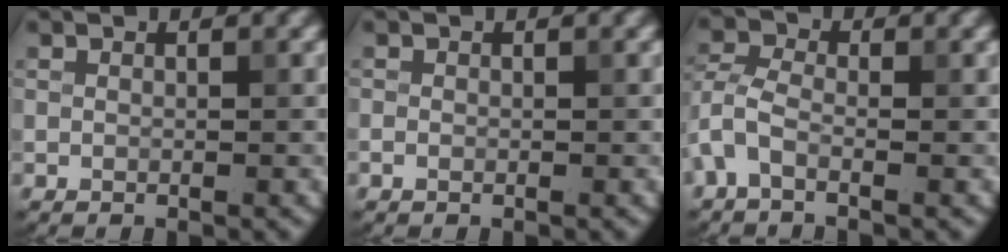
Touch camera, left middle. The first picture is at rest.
{"total": 0.6, "force": [-0.2, 0.5, 0.3], "torque": [-0.006, -0.002, -0.004]}
{"total": 2.8, "force": [-1.3, 1.5, 2.0], "torque": [-0.054, 0.004, -0.043]}